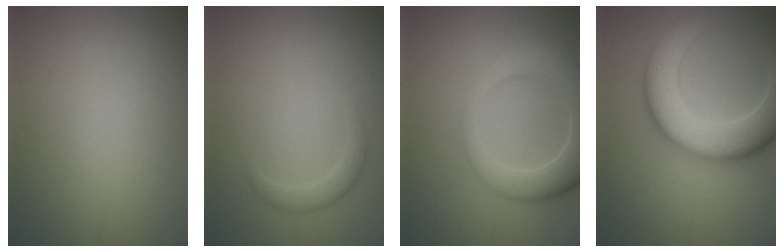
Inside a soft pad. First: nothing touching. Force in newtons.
{"total": 1.6, "press": 1.6, "slide": 0.1}
{"total": 6.6, "press": 6.5, "slide": 0.8}
{"total": 9.5, "press": 9.4, "slide": 0.3}